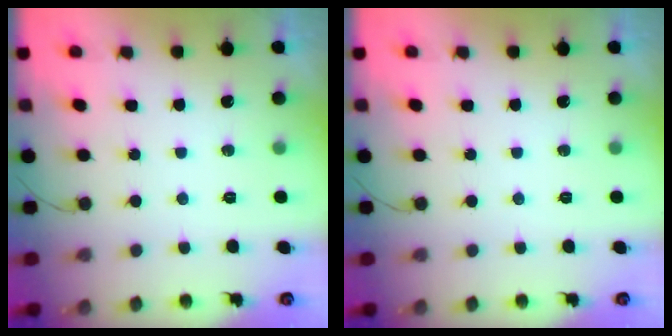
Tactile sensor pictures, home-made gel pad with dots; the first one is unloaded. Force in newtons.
{"total": 0.0}